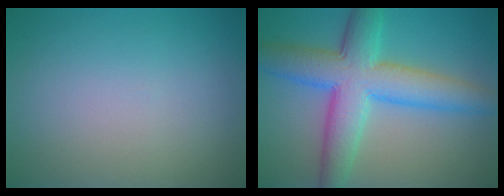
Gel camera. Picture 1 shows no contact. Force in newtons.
{"total": 8.6, "press": 8.6, "slide": 0.2}